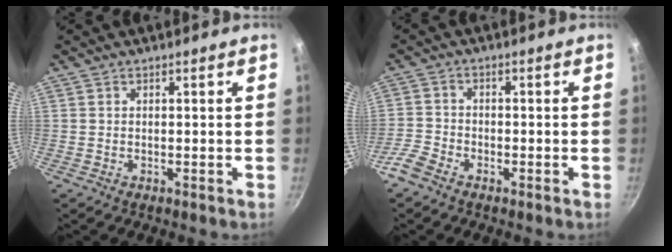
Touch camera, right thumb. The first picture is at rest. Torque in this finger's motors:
{"motor_torque": [1.21, -0.07, 0.40, -0.94, 0.16]}